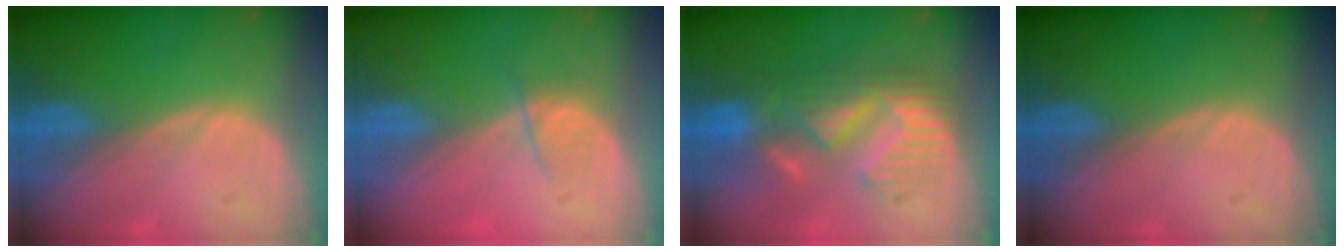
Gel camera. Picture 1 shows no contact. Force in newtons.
{"total": 2.2, "press": 2.0, "slide": 0.9}
{"total": 8.7, "press": 8.7, "slide": 0.6}
{"total": 0.0}